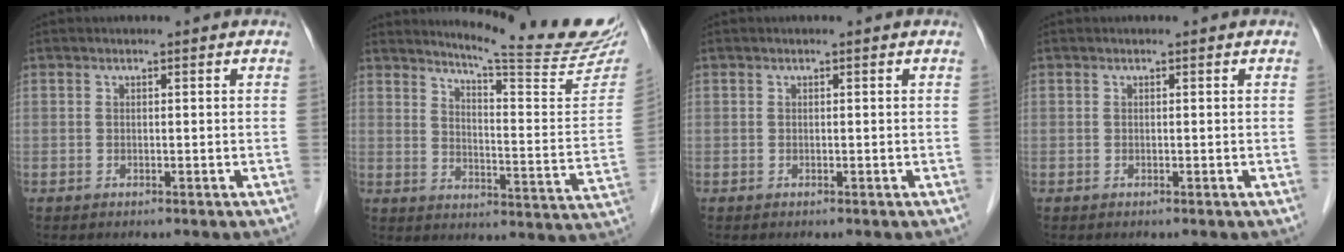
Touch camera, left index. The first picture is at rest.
{"total": 16.9, "force": [15.8, -0.8, 5.8], "torque": [-0.085, -0.117, 0.185]}
{"total": 0.0}
{"total": 0.0}